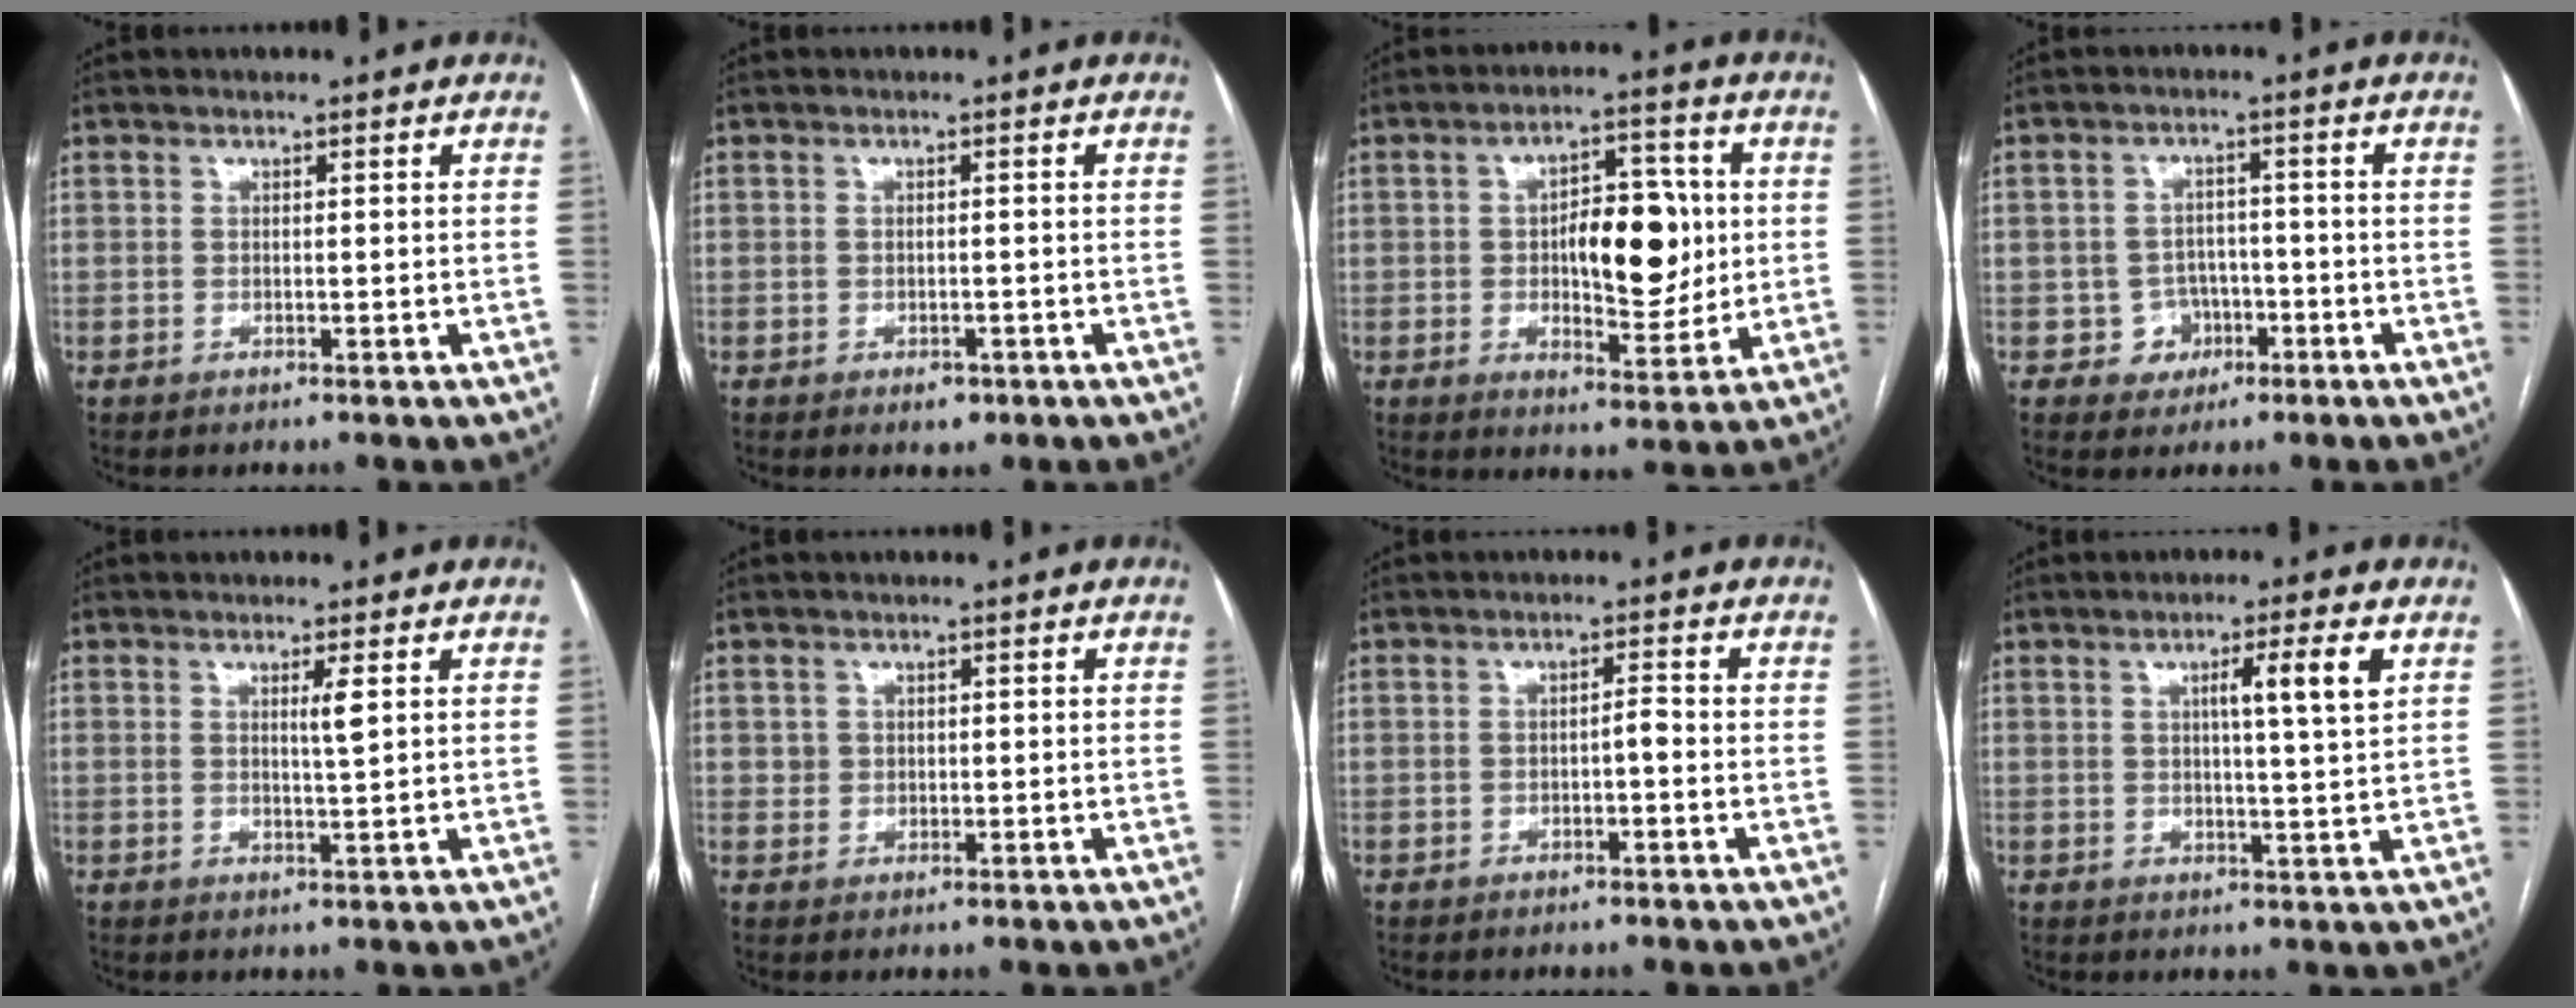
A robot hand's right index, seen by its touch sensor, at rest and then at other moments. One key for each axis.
{"total": 1.9, "fx": -1.1, "fy": 1.2, "fz": 1.0, "tx": -0.010, "ty": 0.002, "tz": -0.007}
{"total": 11.3, "fx": 0.7, "fy": 4.9, "fz": 10.2, "tx": -0.151, "ty": 0.014, "tz": 0.018}
{"total": 4.4, "fx": -1.7, "fy": 4.1, "fz": 0.4, "tx": 0.009, "ty": 0.016, "tz": -0.019}
{"total": 2.2, "fx": 0.8, "fy": -0.3, "fz": 2.0, "tx": -0.036, "ty": -0.006, "tz": 0.015}
{"total": 1.3, "fx": 0.4, "fy": 1.2, "fz": 0.0, "tx": 0.011, "ty": 0.002, "tz": 0.004}
{"total": 1.5, "fx": -0.6, "fy": 0.3, "fz": 1.4, "tx": -0.019, "ty": 0.003, "tz": -0.010}
{"total": 5.8, "fx": 2.0, "fy": -0.6, "fz": 5.5, "tx": -0.085, "ty": 0.001, "tz": 0.029}